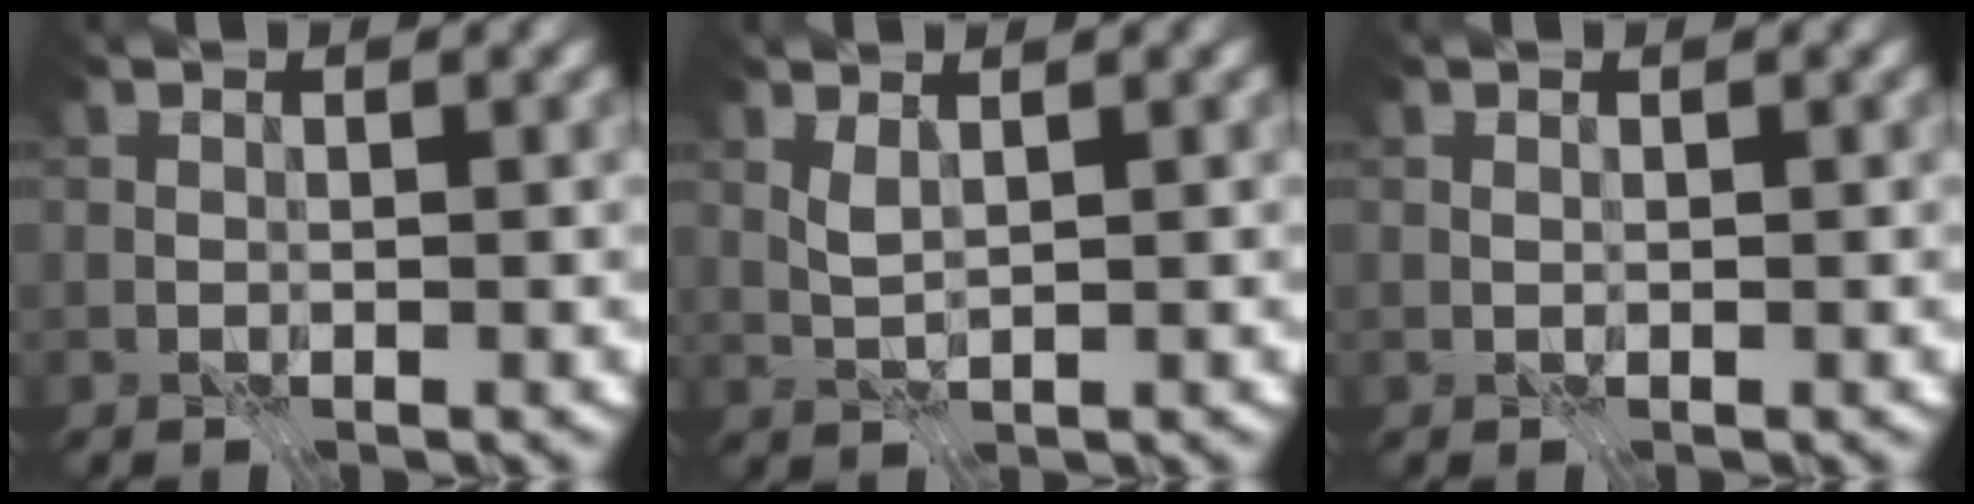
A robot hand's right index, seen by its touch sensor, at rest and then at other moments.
{"total": 1.4, "force": [0.7, 0.3, 1.2], "torque": [-0.034, 0.000, 0.017]}
{"total": 0.0}